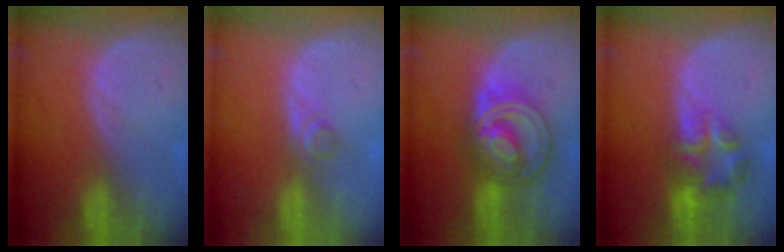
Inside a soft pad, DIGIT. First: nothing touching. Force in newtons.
{"total": 1.8, "press": 1.5, "slide": 0.9}
{"total": 8.8, "press": 8.8, "slide": 0.7}
{"total": 6.9, "press": 6.0, "slide": 3.3}